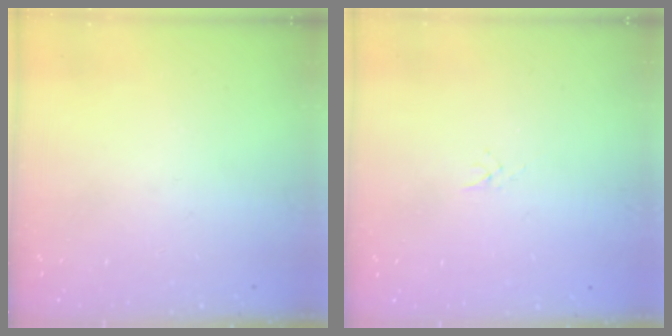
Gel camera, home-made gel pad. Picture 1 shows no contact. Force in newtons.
{"total": 1.0, "press": 1.0, "slide": 0.3}